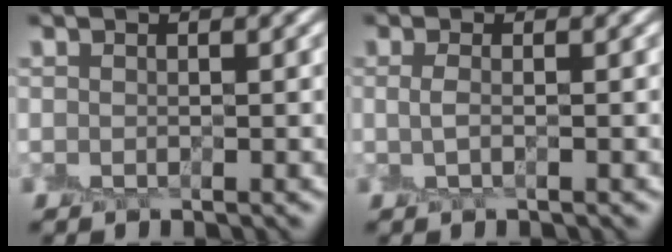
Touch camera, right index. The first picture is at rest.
{"total": 0.9, "force": [0.0, 0.0, 0.9], "torque": [-0.025, 0.000, -0.002]}